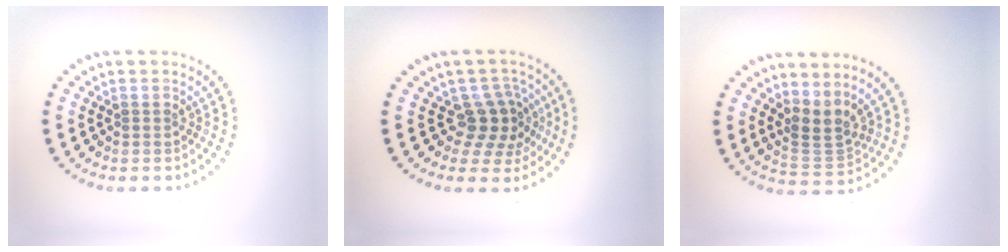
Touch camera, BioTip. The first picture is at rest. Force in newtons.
{"total": 3.5, "press": 2.9, "slide": 2.0}
{"total": 2.8, "press": 2.1, "slide": 1.9}